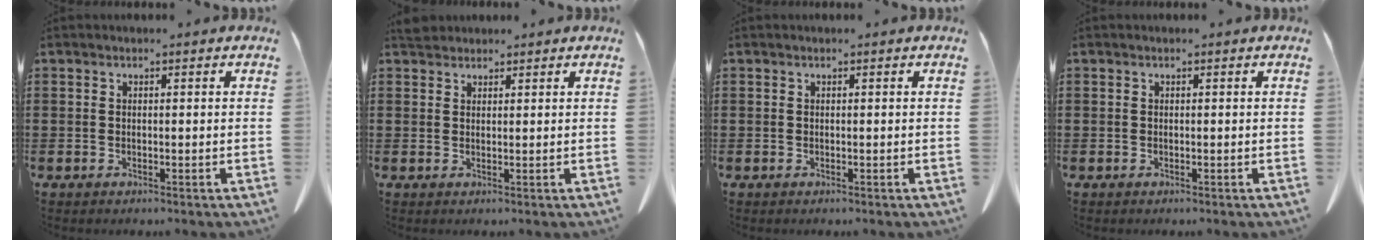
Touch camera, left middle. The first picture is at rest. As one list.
[{"total": 2.0, "force": [1.9, 0.7, 0.4], "torque": [-0.016, 0.002, 0.038]}, {"total": 0.0}, {"total": 0.0}]